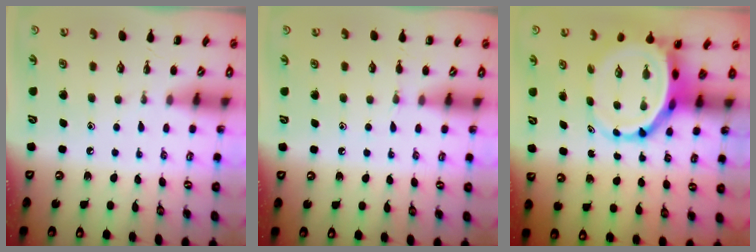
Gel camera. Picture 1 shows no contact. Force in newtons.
{"total": 3.9, "press": 3.7, "slide": 1.4}
{"total": 7.0, "press": 6.7, "slide": 2.1}